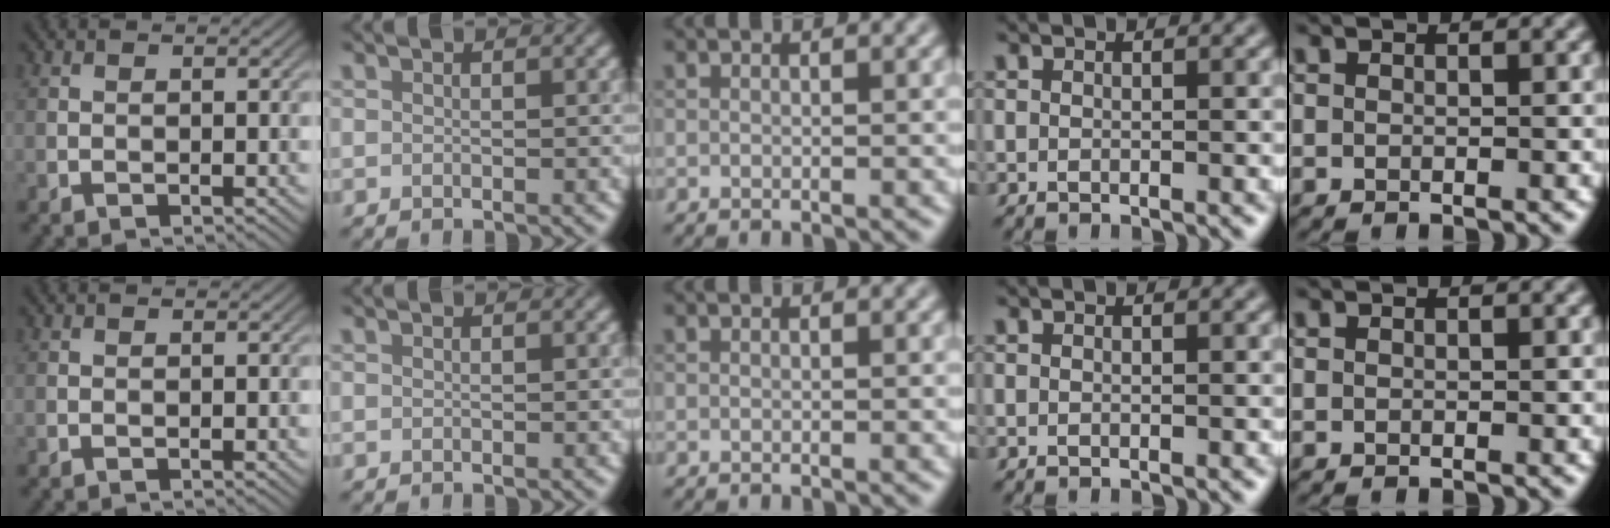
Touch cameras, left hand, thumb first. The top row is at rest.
{}